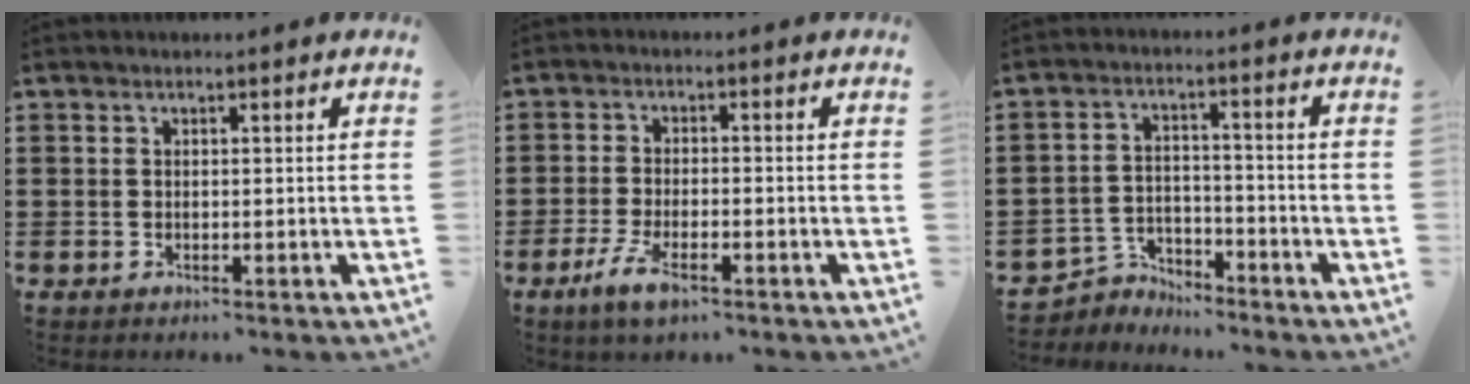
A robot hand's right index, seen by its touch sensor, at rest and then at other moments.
{"total": 4.1, "force": [-2.5, 1.0, 3.1], "torque": [-0.071, -0.007, -0.048]}
{"total": 3.6, "force": [-3.4, 1.2, 0.0], "torque": [-0.010, 0.005, -0.073]}